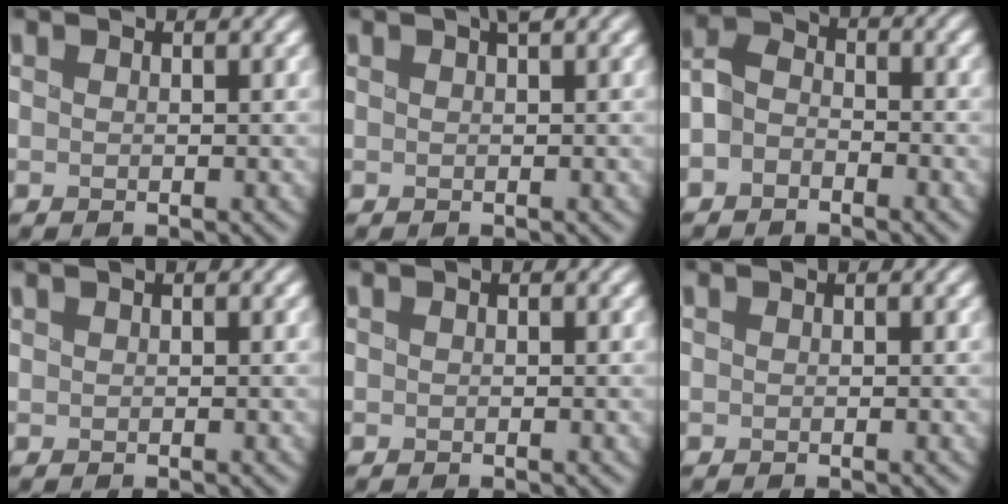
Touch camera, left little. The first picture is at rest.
{"total": 1.2, "force": [0.5, 0.3, 1.0], "torque": [-0.010, 0.003, 0.006]}
{"total": 3.2, "force": [-2.0, 2.2, 1.4], "torque": [-0.018, 0.008, -0.048]}
{"total": 0.0}
{"total": 0.0}
{"total": 0.0}